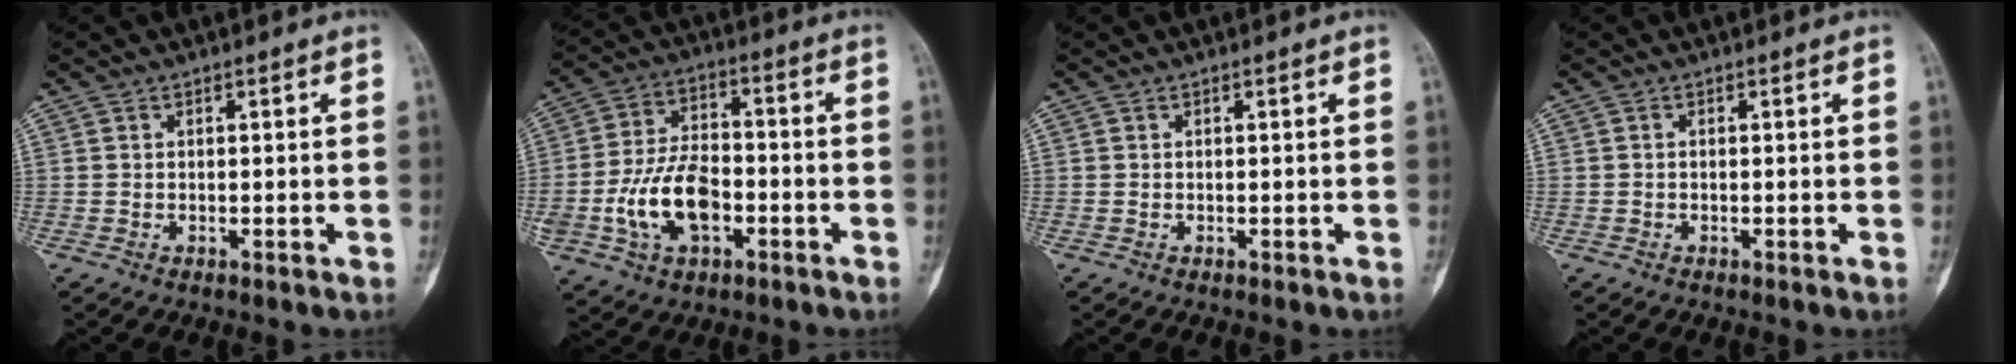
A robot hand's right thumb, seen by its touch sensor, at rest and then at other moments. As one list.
[{"total": 13.5, "force": [-3.6, 8.1, 10.1], "torque": [-0.180, 0.028, -0.061]}, {"total": 0.0}, {"total": 0.0}]